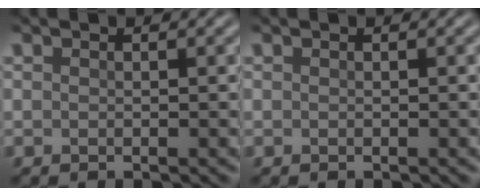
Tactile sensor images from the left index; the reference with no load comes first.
{"total": 0.0}